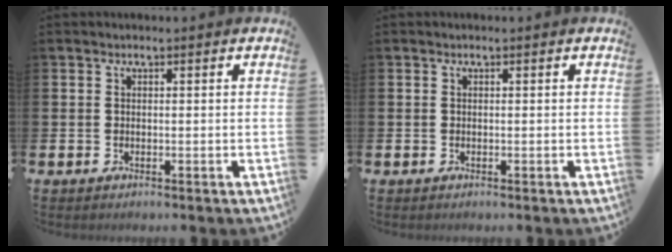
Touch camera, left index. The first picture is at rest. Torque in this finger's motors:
{"motor_torque": [0.00, 0.00, -0.01, 0.01]}